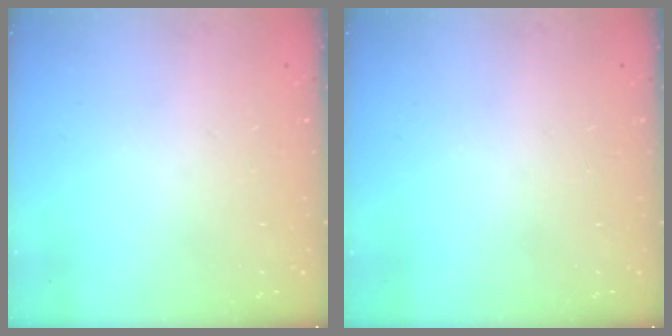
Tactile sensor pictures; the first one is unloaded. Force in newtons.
{"total": 0.0}